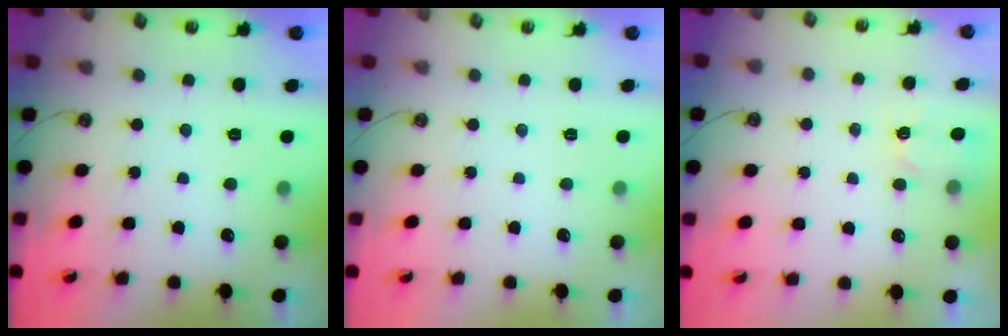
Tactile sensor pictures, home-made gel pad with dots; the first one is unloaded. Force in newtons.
{"total": 0.0}
{"total": 3.3, "press": 3.2, "slide": 0.5}